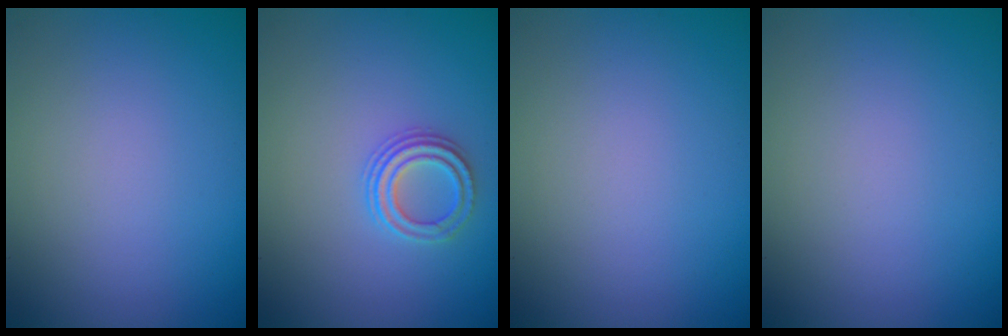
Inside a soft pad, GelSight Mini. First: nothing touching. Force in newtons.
{"total": 2.4, "press": 2.2, "slide": 0.8}
{"total": 0.0}
{"total": 0.0}